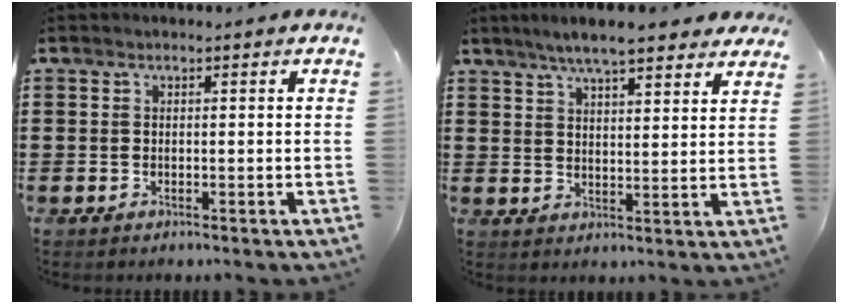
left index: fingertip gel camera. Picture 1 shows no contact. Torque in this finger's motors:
{"motor_torque": [2.14, 0.00, 0.85, 0.15]}